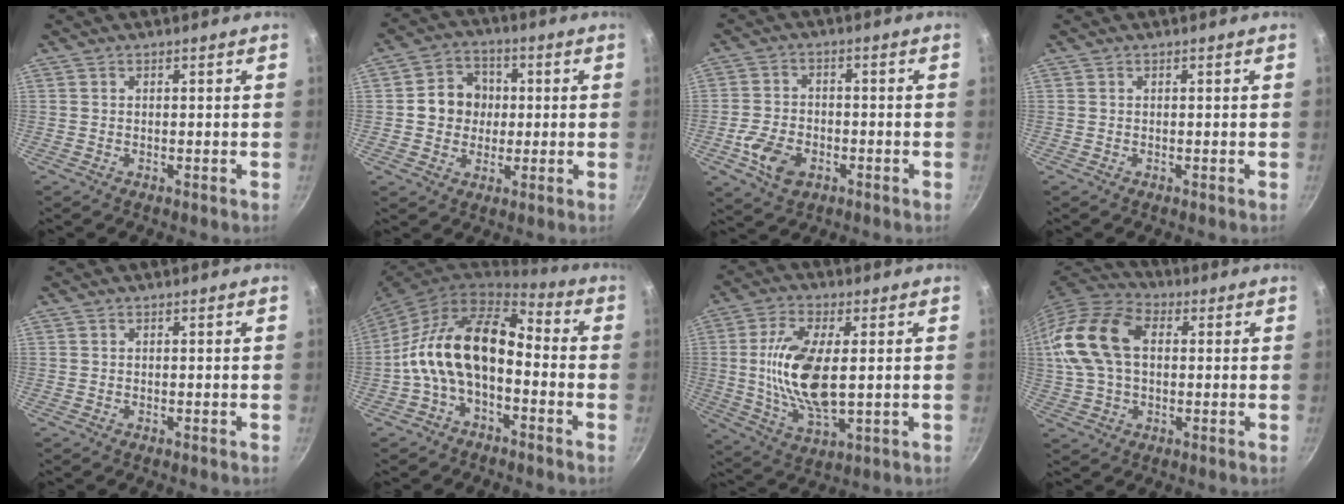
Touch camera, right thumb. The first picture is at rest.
{"total": 8.7, "force": [0.6, 7.8, 3.9], "torque": [-0.026, 0.010, -0.003]}
{"total": 8.1, "force": [-3.2, 5.3, 5.2], "torque": [-0.094, 0.015, -0.061]}
{"total": 0.0}
{"total": 0.0}
{"total": 15.1, "force": [-2.8, 8.8, 11.9], "torque": [-0.198, 0.051, -0.066]}
{"total": 14.5, "force": [1.1, 6.3, 13.0], "torque": [-0.252, -0.008, 0.021]}
{"total": 16.5, "force": [2.4, 10.8, 12.3], "torque": [-0.235, 0.028, 0.031]}